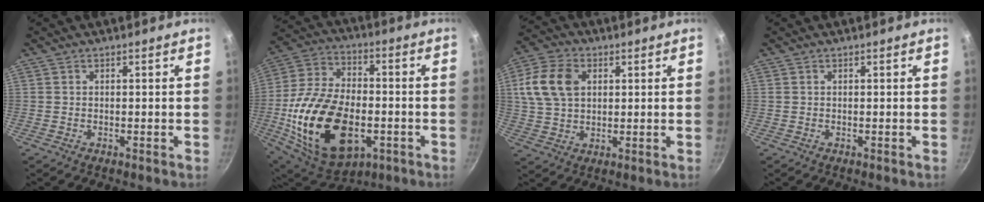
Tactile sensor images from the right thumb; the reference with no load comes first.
{"total": 25.8, "force": [-5.9, 15.3, 19.9], "torque": [-0.366, 0.018, -0.089]}
{"total": 11.5, "force": [2.9, 8.0, 7.8], "torque": [-0.141, 0.006, 0.050]}
{"total": 0.0}